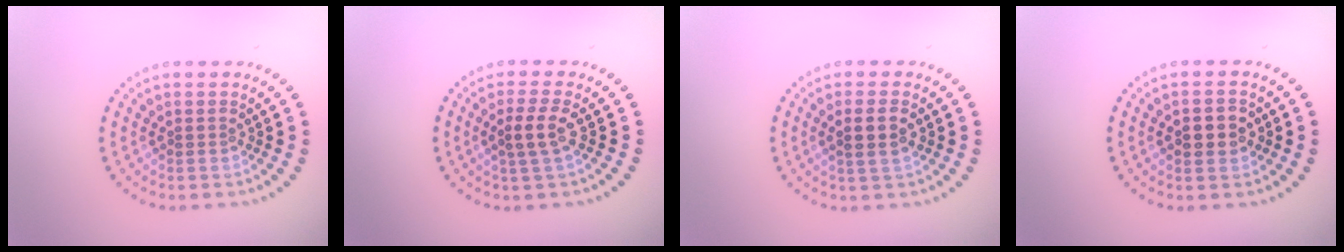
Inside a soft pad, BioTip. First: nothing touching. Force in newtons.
{"total": 2.2, "press": 2.0, "slide": 1.1}
{"total": 2.3, "press": 2.1, "slide": 0.8}
{"total": 2.6, "press": 2.6, "slide": 0.2}